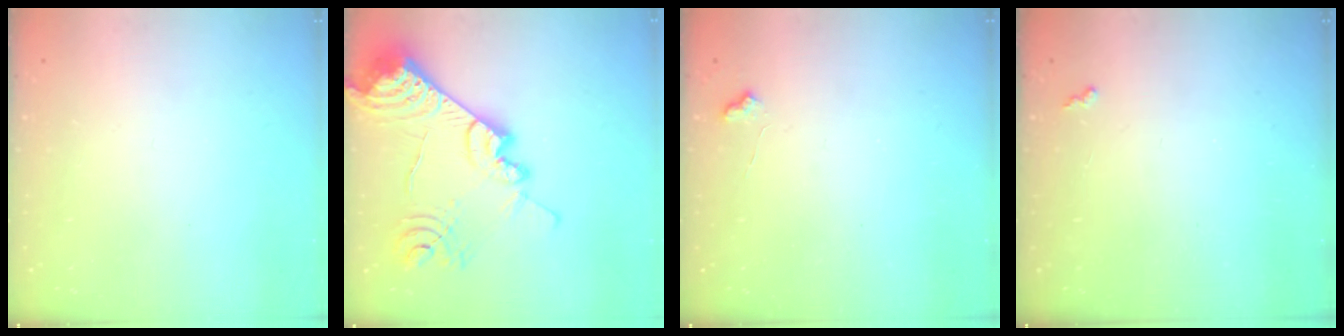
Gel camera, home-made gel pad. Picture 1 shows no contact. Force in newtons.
{"total": 22.4, "press": 22.3, "slide": 2.3}
{"total": 5.2, "press": 5.1, "slide": 0.7}
{"total": 1.9, "press": 1.9, "slide": 0.5}